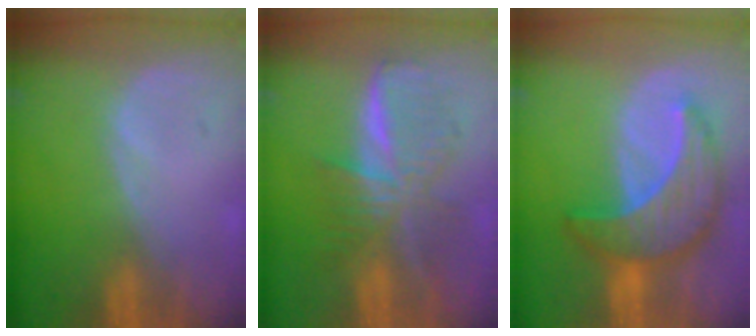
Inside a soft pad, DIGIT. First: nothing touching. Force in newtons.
{"total": 8.1, "press": 8.1, "slide": 0.3}
{"total": 9.7, "press": 9.7, "slide": 0.7}